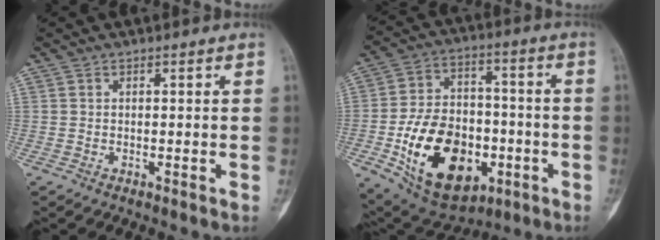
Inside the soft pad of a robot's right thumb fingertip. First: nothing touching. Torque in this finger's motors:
{"motor_torque": [2.42, 2.27, 1.54, -1.23, 0.54]}